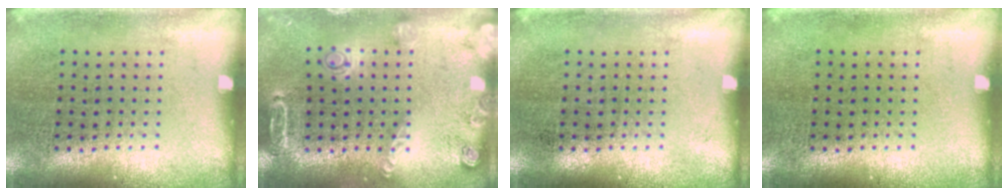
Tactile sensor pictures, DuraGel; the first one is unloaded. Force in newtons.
{"total": 1.8, "press": 1.8, "slide": 0.1}
{"total": 0.0}
{"total": 0.0}